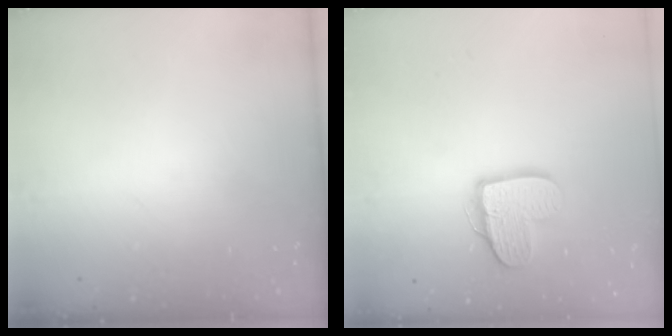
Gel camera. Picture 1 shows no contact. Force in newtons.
{"total": 11.5, "press": 11.5, "slide": 0.6}